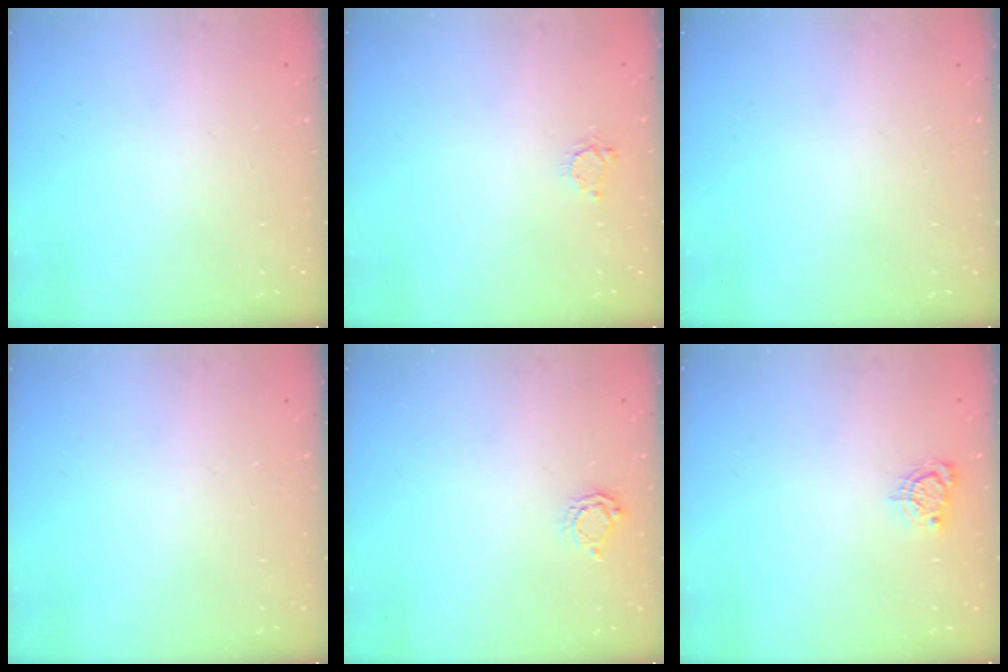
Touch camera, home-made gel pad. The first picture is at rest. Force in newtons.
{"total": 3.3, "press": 3.2, "slide": 0.4}
{"total": 0.0}
{"total": 0.0}
{"total": 4.6, "press": 4.5, "slide": 0.4}
{"total": 4.7, "press": 4.7, "slide": 0.5}